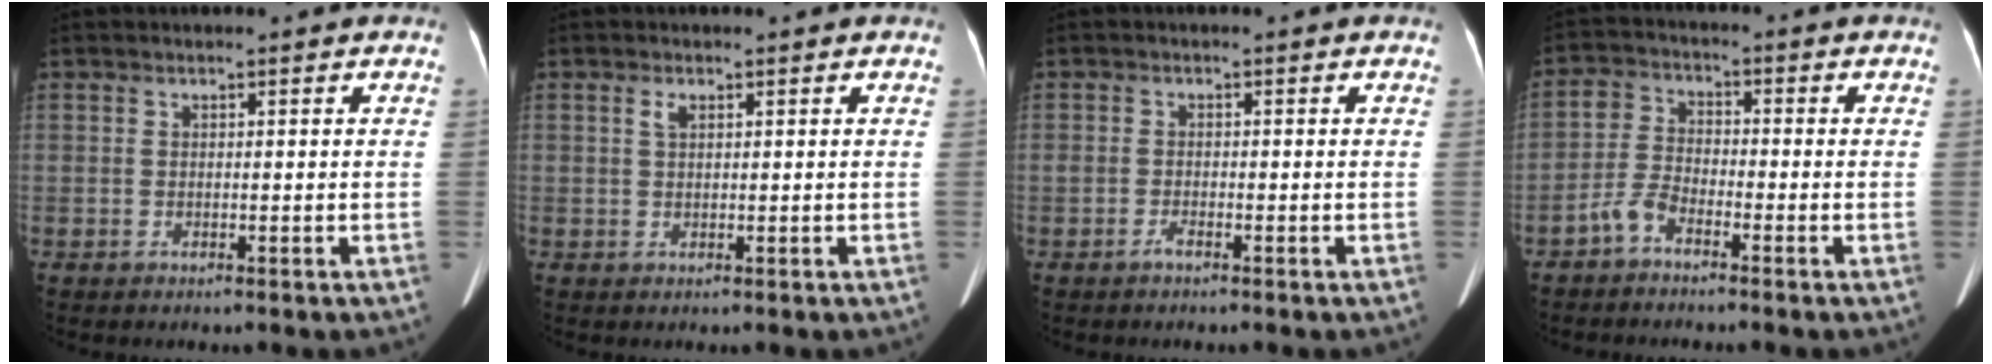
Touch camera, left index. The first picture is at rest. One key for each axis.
{"total": 1.2, "fx": 0.7, "fy": 0.5, "fz": 0.9, "tx": -0.022, "ty": 0.006, "tz": 0.016}
{"total": 0.9, "fx": -0.8, "fy": 0.1, "fz": 0.5, "tx": -0.012, "ty": 0.001, "tz": -0.012}
{"total": 4.1, "fx": -3.1, "fy": 1.8, "fz": 2.0, "tx": -0.051, "ty": 0.000, "tz": -0.065}